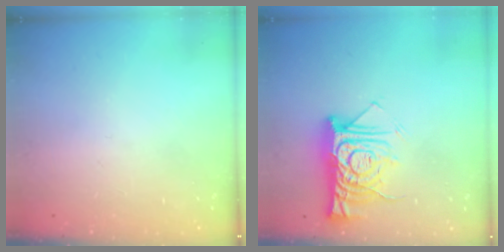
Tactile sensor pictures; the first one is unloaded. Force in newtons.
{"total": 14.7, "press": 14.6, "slide": 1.8}